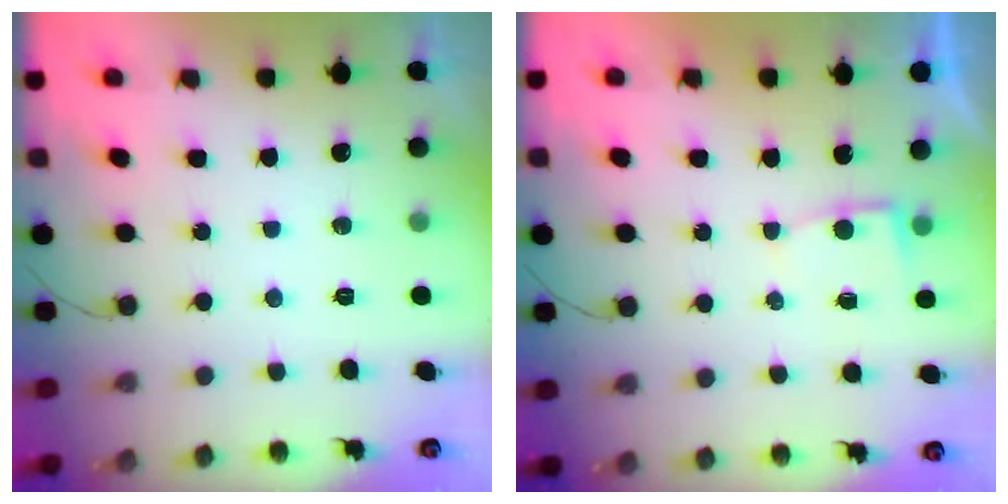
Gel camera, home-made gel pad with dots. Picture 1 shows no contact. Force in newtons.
{"total": 2.8, "press": 2.8, "slide": 0.3}